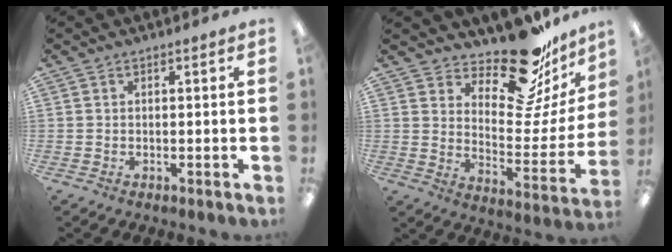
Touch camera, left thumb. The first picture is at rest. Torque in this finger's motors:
{"motor_torque": [1.41, 0.79, 0.92, -1.17, 0.02]}